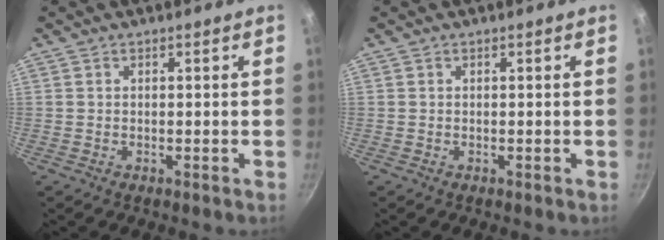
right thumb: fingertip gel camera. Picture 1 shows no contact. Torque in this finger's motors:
{"motor_torque": [0.00, 0.00, -0.31, 0.31, 0.00]}